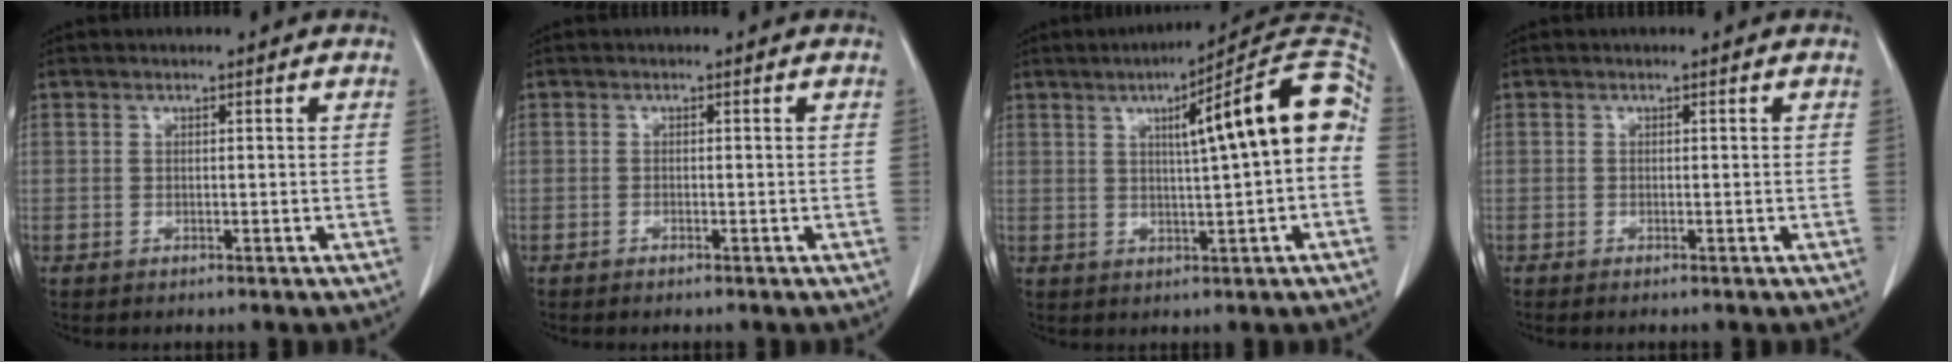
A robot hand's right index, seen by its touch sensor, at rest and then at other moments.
{"total": 0.7, "force": [-0.6, 0.1, 0.4], "torque": [-0.013, -0.002, -0.009]}
{"total": 14.2, "force": [2.0, 0.7, 14.0], "torque": [-0.189, 0.036, 0.022]}
{"total": 0.7, "force": [-0.6, 0.0, 0.4], "torque": [-0.009, -0.002, -0.010]}